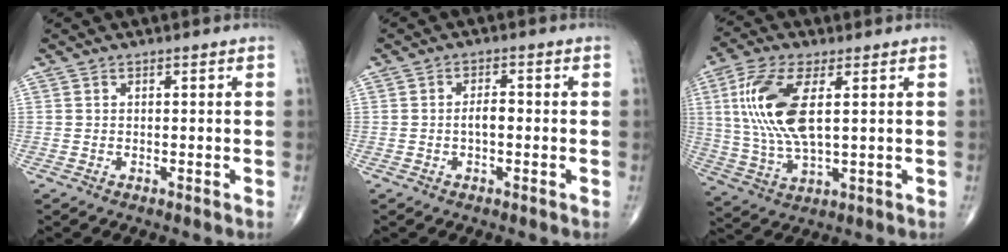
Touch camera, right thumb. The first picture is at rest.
{"total": 2.7, "force": [-0.5, 1.2, 2.3], "torque": [-0.038, 0.010, -0.010]}
{"total": 14.5, "force": [3.0, 5.9, 12.9], "torque": [-0.286, -0.006, 0.062]}